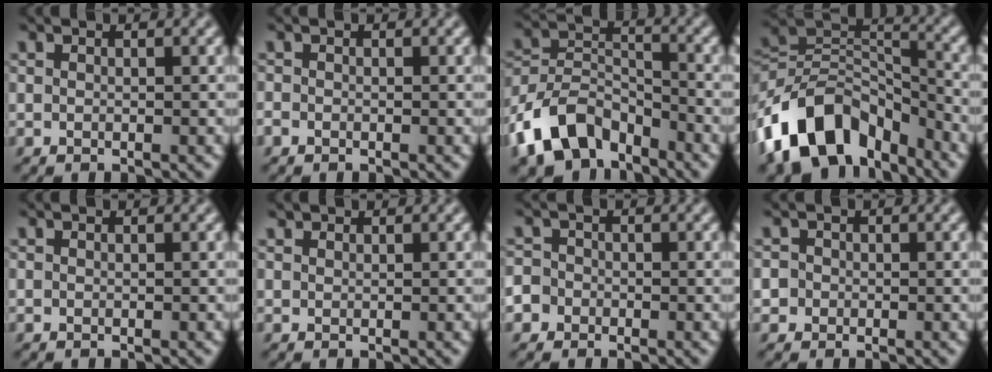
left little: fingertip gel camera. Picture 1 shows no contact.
{"total": 0.8, "force": [-0.5, 0.5, 0.1], "torque": [-0.002, -0.002, -0.012]}
{"total": 8.9, "force": [-5.9, 5.2, 4.1], "torque": [-0.079, -0.001, -0.129]}
{"total": 12.4, "force": [-7.5, 7.4, 6.5], "torque": [-0.117, 0.025, -0.153]}
{"total": 0.0}
{"total": 0.6, "force": [0.5, 0.4, 0.0], "torque": [0.000, 0.001, 0.010]}
{"total": 3.6, "force": [-1.6, 3.2, 0.7], "torque": [0.003, 0.007, -0.050]}
{"total": 2.6, "force": [0.1, 2.5, 0.8], "torque": [0.003, 0.017, -0.013]}